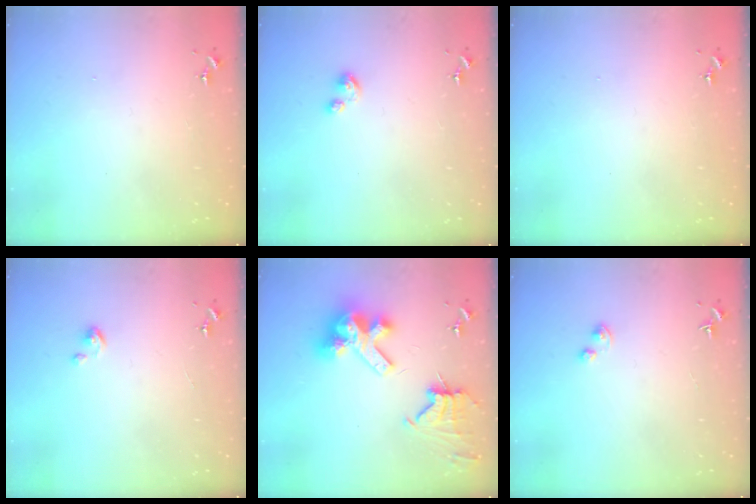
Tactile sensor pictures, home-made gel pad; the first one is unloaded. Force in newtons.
{"total": 3.4, "press": 3.3, "slide": 0.4}
{"total": 0.0}
{"total": 3.4, "press": 3.4, "slide": 0.2}
{"total": 15.4, "press": 15.3, "slide": 2.0}
{"total": 1.6, "press": 1.5, "slide": 0.3}